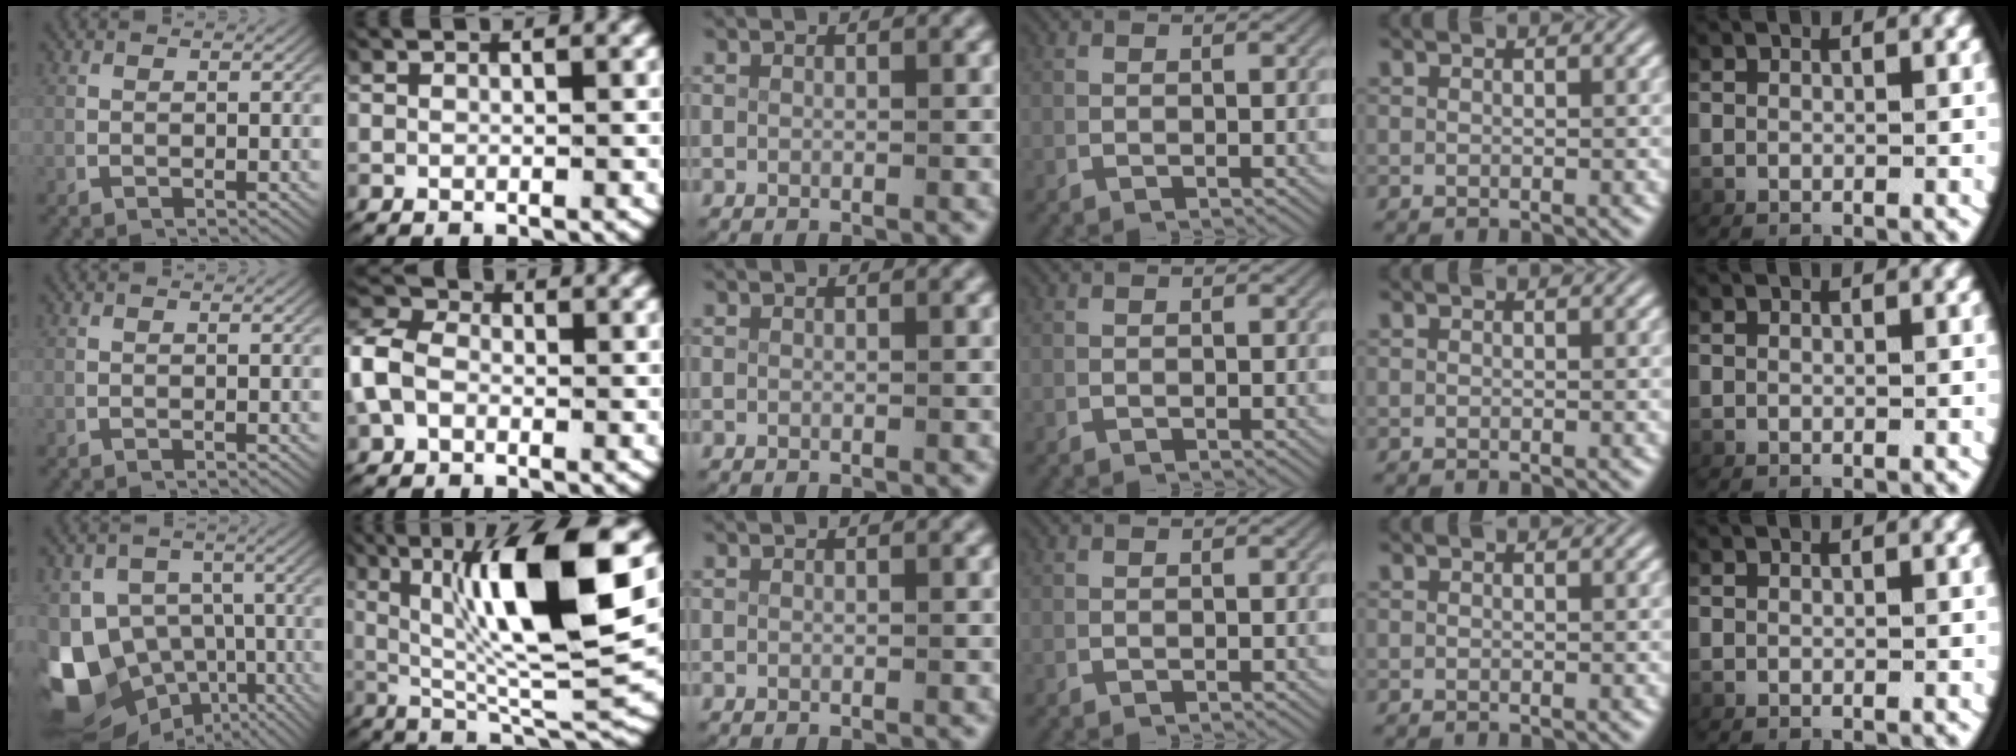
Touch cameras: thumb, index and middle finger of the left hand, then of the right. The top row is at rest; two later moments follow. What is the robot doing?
{"motion": "lift_and_place", "object": "scissors"}